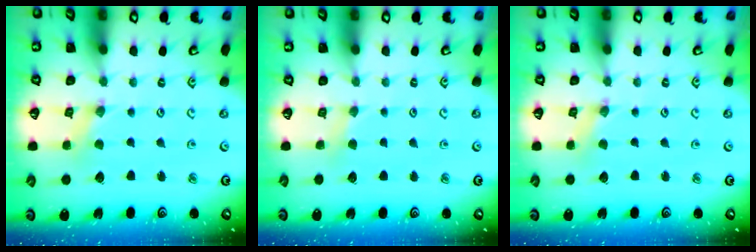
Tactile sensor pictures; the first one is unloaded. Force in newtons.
{"total": 2.3, "press": 2.3, "slide": 0.4}
{"total": 0.0}